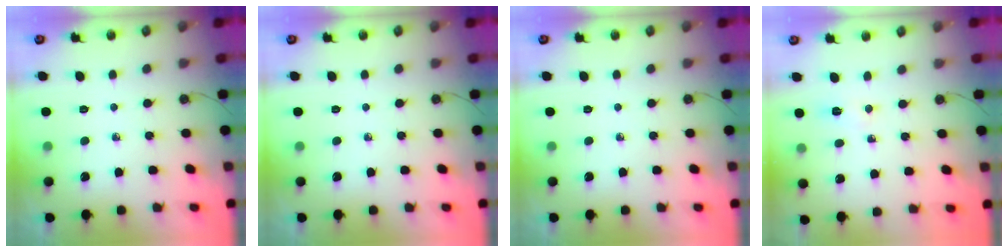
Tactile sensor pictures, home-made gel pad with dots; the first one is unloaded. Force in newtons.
{"total": 0.0}
{"total": 0.0}
{"total": 2.5, "press": 2.4, "slide": 0.4}